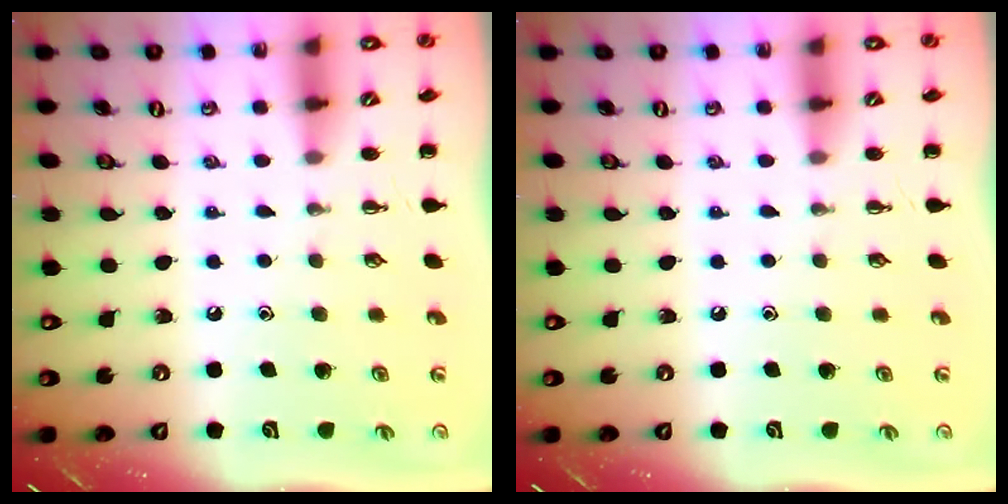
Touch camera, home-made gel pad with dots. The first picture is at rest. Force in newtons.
{"total": 0.0}